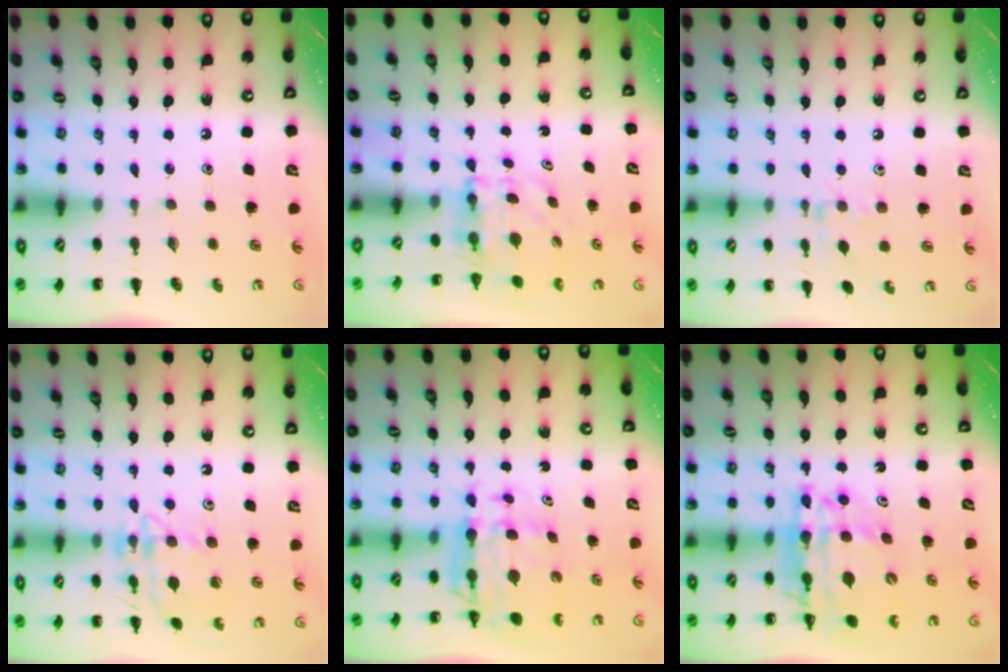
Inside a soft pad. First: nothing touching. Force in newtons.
{"total": 4.1, "press": 4.1, "slide": 0.0}
{"total": 6.7, "press": 6.5, "slide": 1.7}
{"total": 14.9, "press": 14.8, "slide": 1.2}
{"total": 8.2, "press": 7.7, "slide": 2.9}
{"total": 16.8, "press": 16.2, "slide": 4.5}